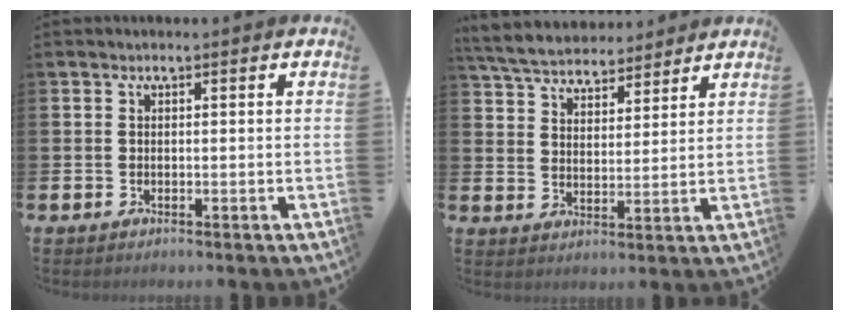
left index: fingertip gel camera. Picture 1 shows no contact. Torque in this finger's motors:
{"motor_torque": [0.54, -1.60, -0.04, 0.18]}